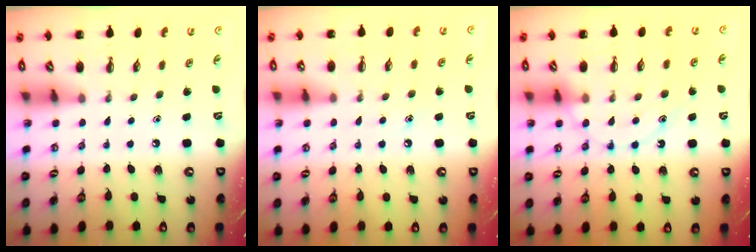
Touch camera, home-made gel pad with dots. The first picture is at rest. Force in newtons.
{"total": 7.9, "press": 7.6, "slide": 1.9}
{"total": 13.3, "press": 13.2, "slide": 1.4}